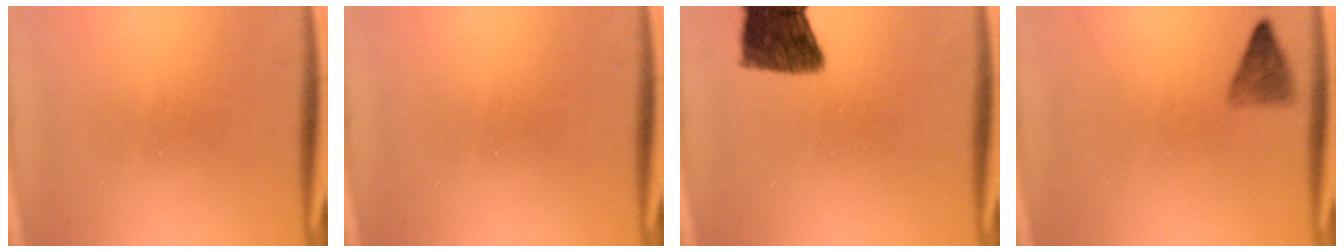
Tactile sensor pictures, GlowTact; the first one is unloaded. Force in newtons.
{"total": 0.0}
{"total": 10.2}
{"total": 2.0}